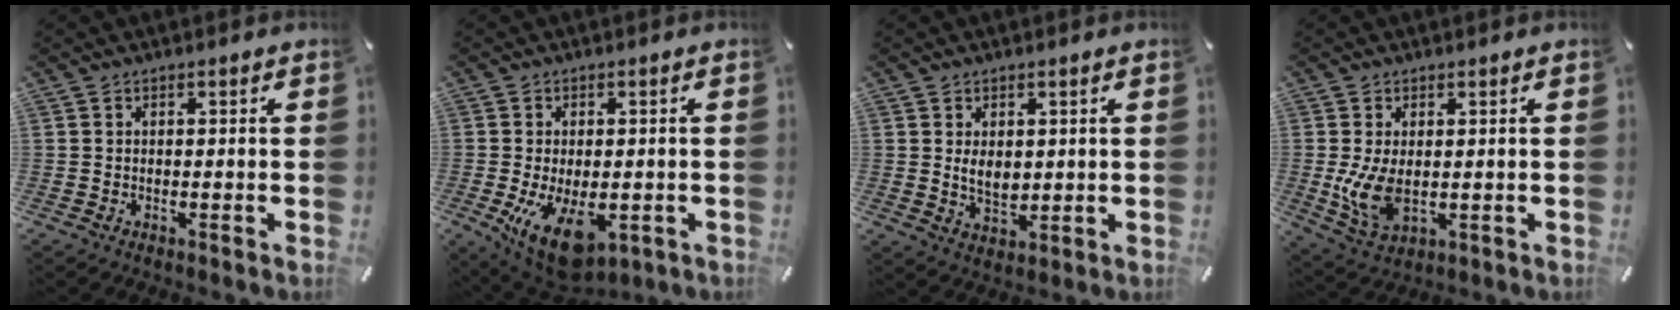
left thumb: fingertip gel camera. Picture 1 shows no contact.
{"total": 11.8, "force": [-3.1, 6.5, 9.3], "torque": [-0.173, -0.004, -0.047]}
{"total": 4.9, "force": [1.2, 3.4, 3.2], "torque": [-0.056, -0.004, 0.018]}
{"total": 8.7, "force": [-0.2, 5.1, 7.0], "torque": [-0.160, -0.014, -0.002]}